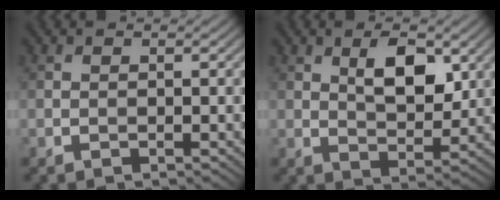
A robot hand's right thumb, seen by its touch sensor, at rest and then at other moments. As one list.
[{"total": 6.7, "force": [2.6, 3.1, 5.3], "torque": [-0.092, -0.005, 0.046]}]